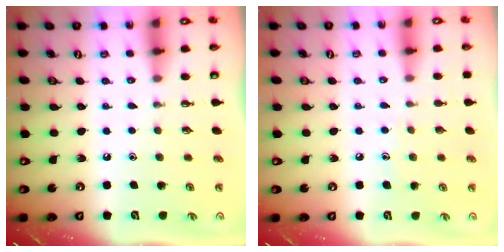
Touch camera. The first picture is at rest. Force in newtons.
{"total": 4.4, "press": 4.4, "slide": 0.4}